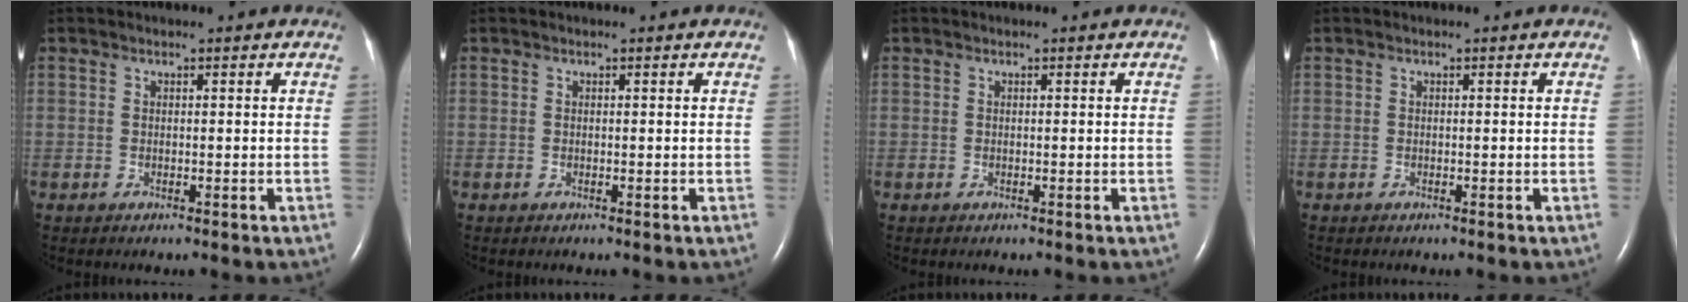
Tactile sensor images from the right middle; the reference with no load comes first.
{"total": 0.0}
{"total": 0.0}
{"total": 0.0}